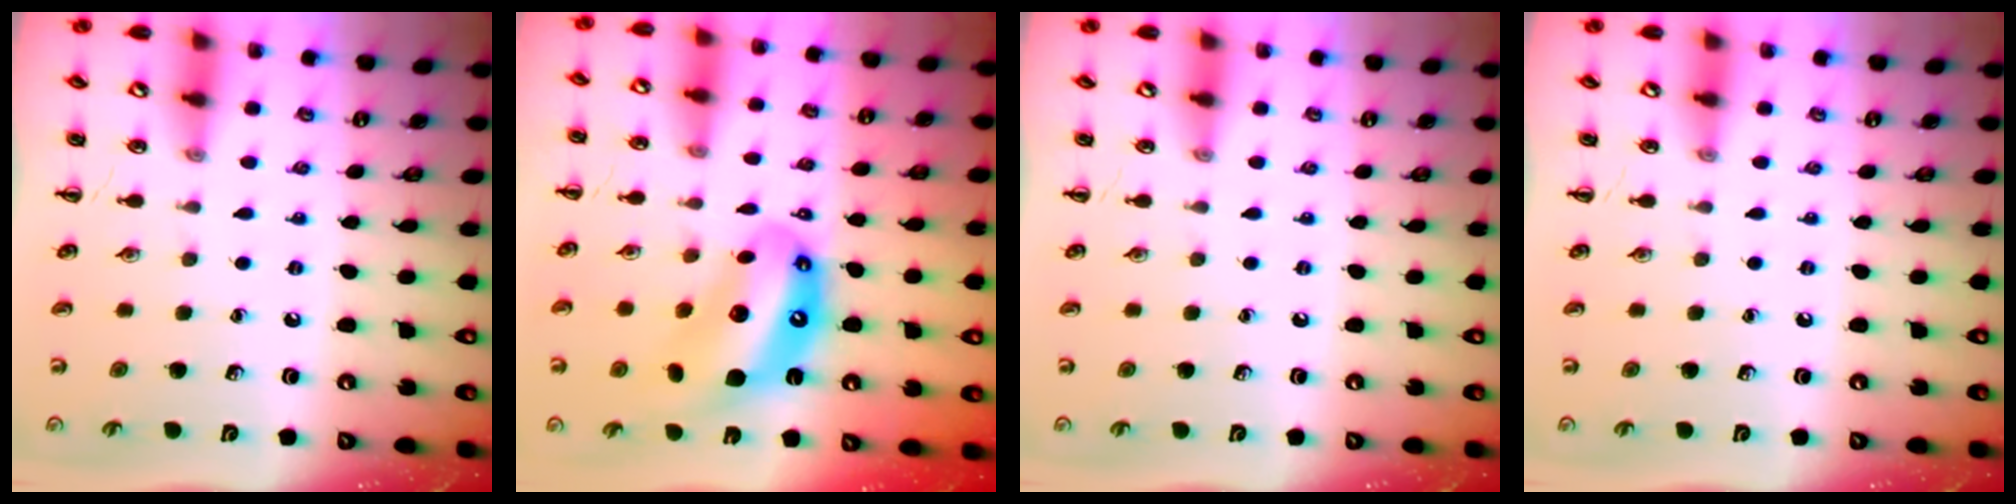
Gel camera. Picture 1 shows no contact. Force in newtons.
{"total": 12.9, "press": 12.4, "slide": 3.6}
{"total": 0.0}
{"total": 0.0}